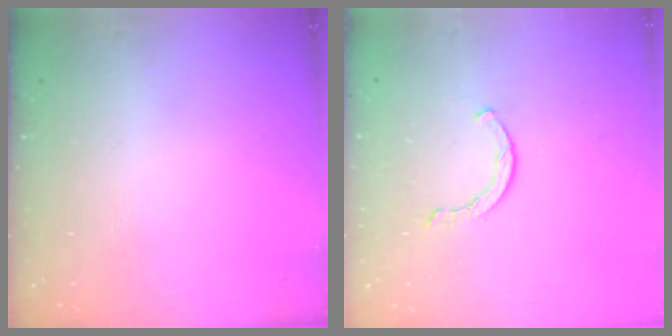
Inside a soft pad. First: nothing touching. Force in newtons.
{"total": 1.7, "press": 1.6, "slide": 0.3}